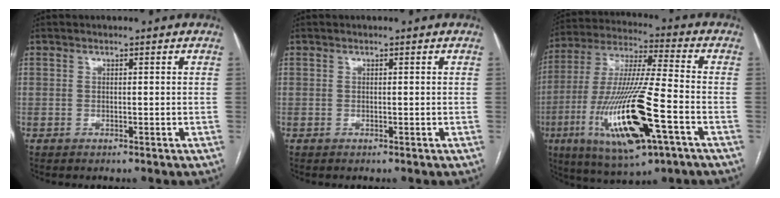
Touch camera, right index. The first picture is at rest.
{"total": 0.0}
{"total": 21.2, "force": [-7.5, 2.7, 19.6], "torque": [-0.422, -0.036, -0.131]}